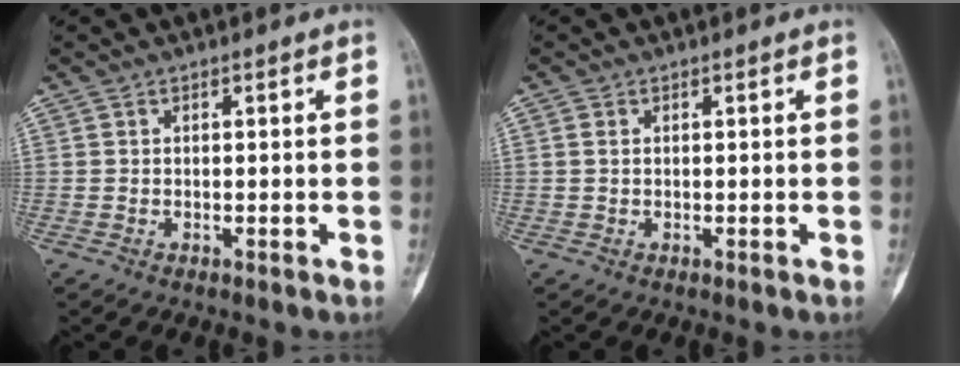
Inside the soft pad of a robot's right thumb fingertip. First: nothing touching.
{"total": 0.8, "force": [0.3, 0.5, 0.5], "torque": [-0.010, 0.002, 0.004]}